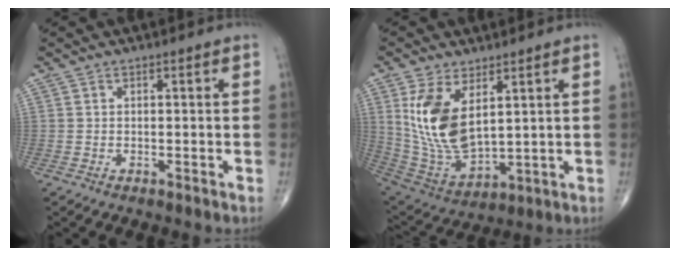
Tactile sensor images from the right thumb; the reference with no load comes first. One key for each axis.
{"total": 15.6, "fx": 4.8, "fy": 8.0, "fz": 12.5, "tx": -0.233, "ty": -0.026, "tz": 0.117}